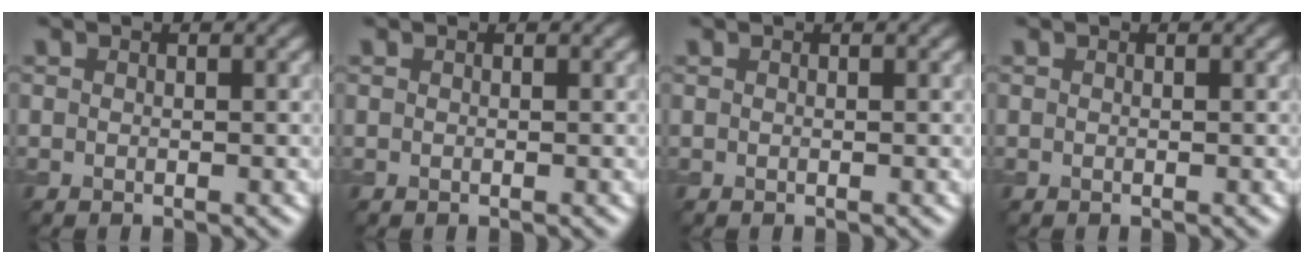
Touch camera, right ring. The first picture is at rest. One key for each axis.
{"total": 0.0}
{"total": 0.0}
{"total": 0.0}